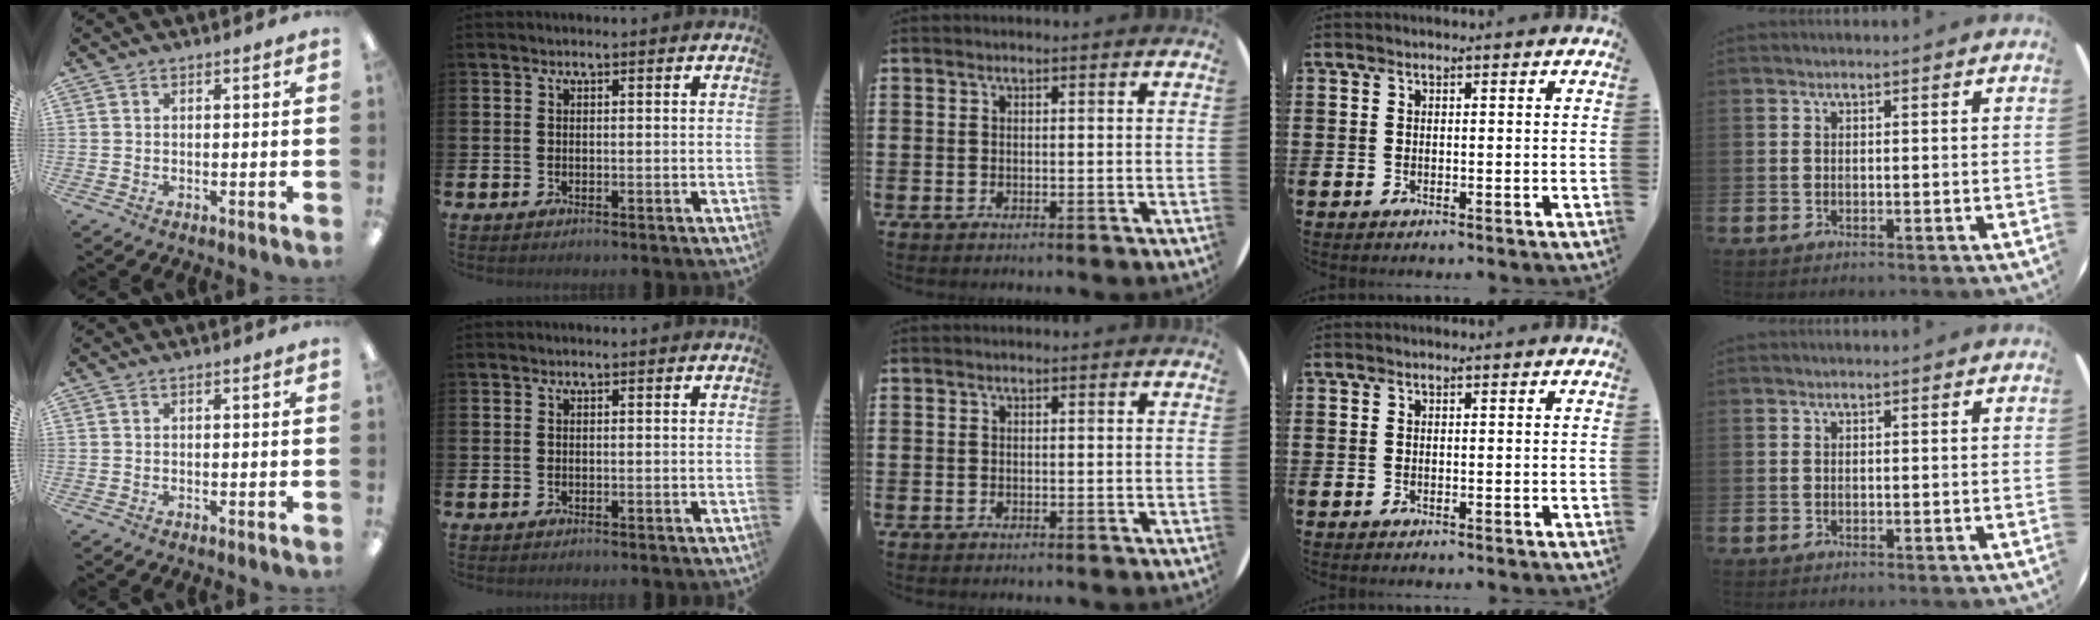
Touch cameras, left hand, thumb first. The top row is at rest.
{}